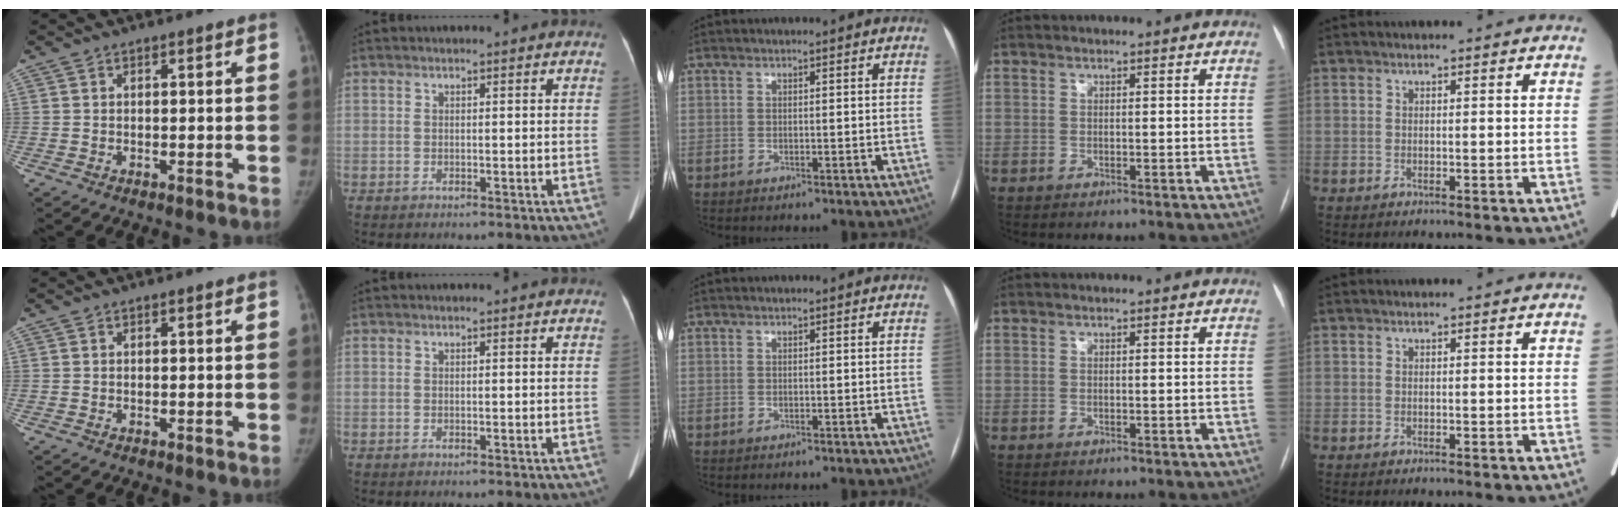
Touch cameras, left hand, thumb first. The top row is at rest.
{}